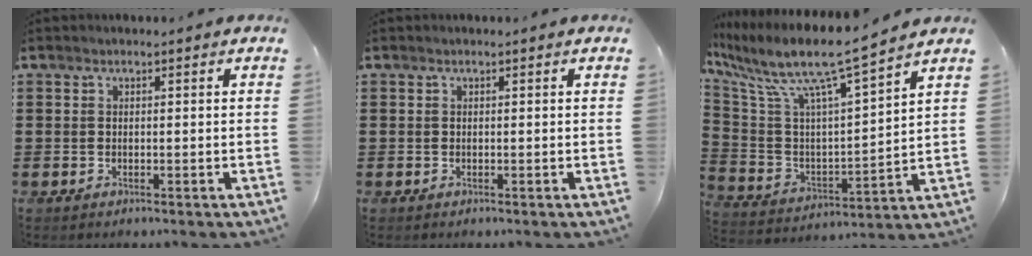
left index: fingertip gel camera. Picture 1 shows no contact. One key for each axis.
{"total": 0.0}
{"total": 10.3, "fx": 8.3, "fy": 0.5, "fz": 6.1, "tx": -0.152, "ty": -0.063, "tz": 0.132}